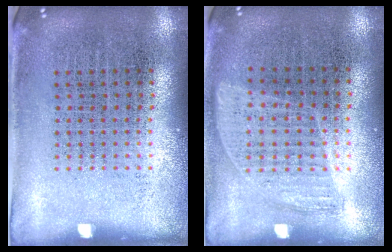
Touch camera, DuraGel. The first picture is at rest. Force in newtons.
{"total": 0.9, "press": 0.8, "slide": 0.5}